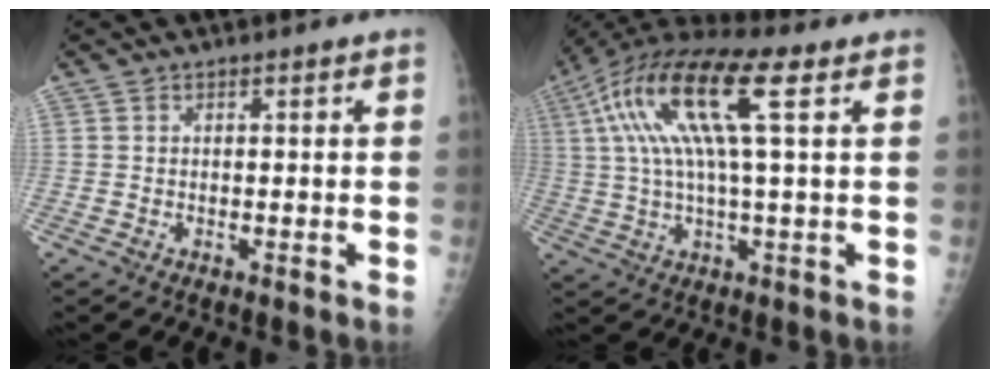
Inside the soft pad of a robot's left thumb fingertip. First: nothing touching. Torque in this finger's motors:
{"motor_torque": [0.43, 1.11, 2.42, -0.35, 0.74]}